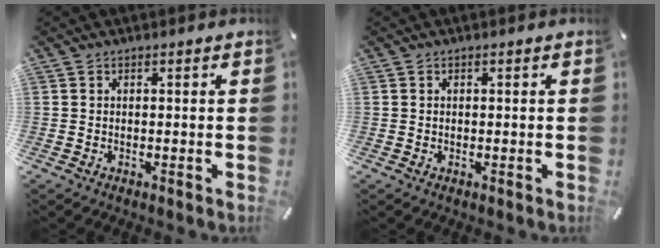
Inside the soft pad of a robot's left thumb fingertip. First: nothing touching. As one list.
[{"total": 0.0}]